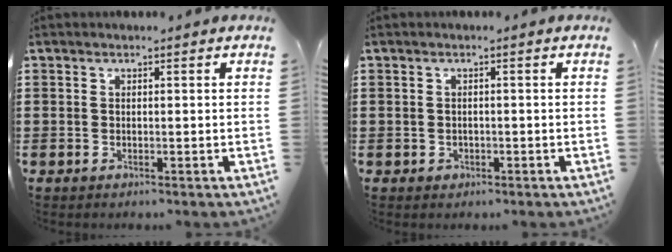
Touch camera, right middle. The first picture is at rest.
{"total": 0.8, "force": [-0.3, 0.7, 0.2], "torque": [-0.007, 0.003, -0.006]}